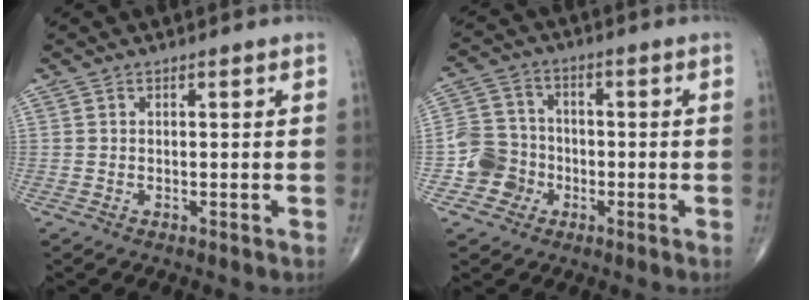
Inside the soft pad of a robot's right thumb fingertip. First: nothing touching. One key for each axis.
{"total": 7.4, "fx": -2.6, "fy": 6.8, "fz": 1.4, "tx": 0.004, "ty": 0.023, "tz": -0.054}